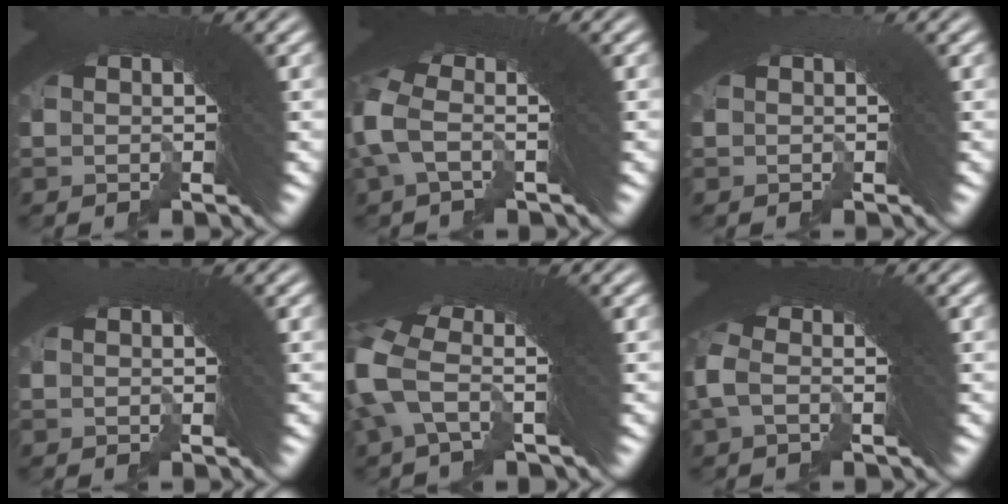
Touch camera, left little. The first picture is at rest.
{"total": 2.3, "force": [-0.3, 0.6, 2.2], "torque": [-0.057, -0.001, -0.006]}
{"total": 0.7, "force": [-0.3, 0.4, 0.5], "torque": [-0.005, -0.004, -0.007]}
{"total": 0.5, "force": [-0.2, -0.5, 0.0], "torque": [0.012, 0.015, -0.011]}
{"total": 3.0, "force": [-0.1, 1.0, 2.8], "torque": [-0.069, -0.005, -0.002]}
{"total": 1.4, "force": [-0.7, -0.2, 1.2], "torque": [-0.033, 0.005, -0.014]}